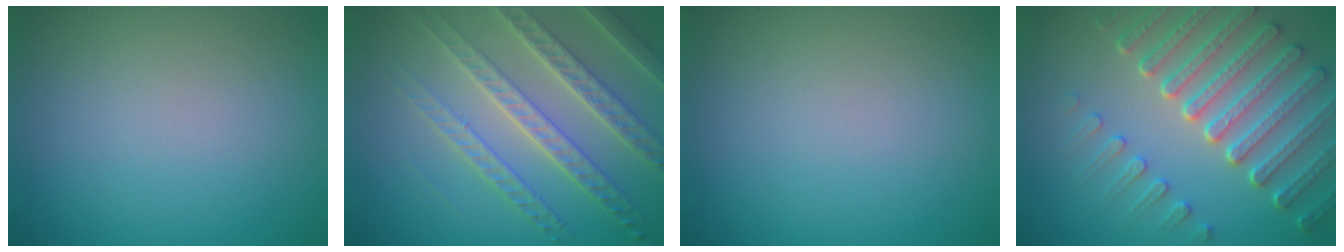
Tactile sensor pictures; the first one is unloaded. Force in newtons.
{"total": 6.1, "press": 5.0, "slide": 3.5}
{"total": 0.0}
{"total": 7.3, "press": 5.6, "slide": 4.7}